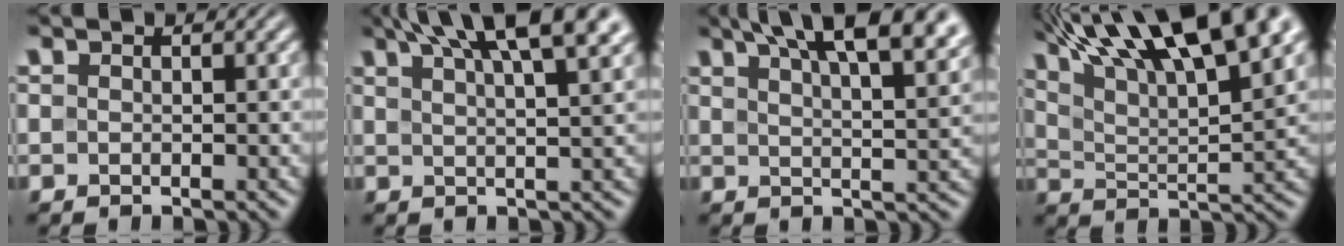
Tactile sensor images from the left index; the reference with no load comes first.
{"total": 10.0, "force": [6.7, 2.4, 7.0], "torque": [-0.074, 0.039, 0.070]}
{"total": 12.3, "force": [7.8, 4.2, 8.5], "torque": [-0.086, 0.044, 0.081]}
{"total": 15.1, "force": [10.3, 3.9, 10.4], "torque": [-0.153, 0.027, 0.146]}